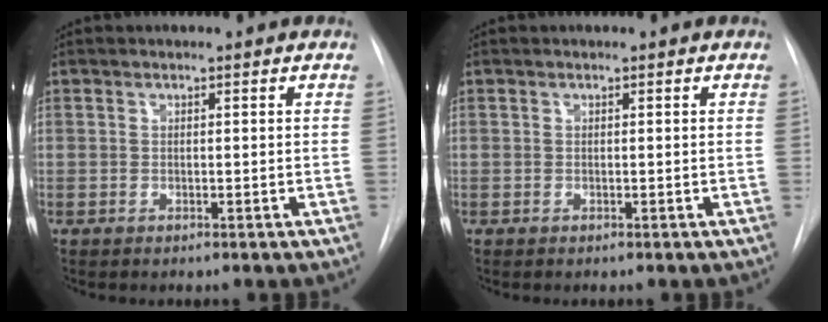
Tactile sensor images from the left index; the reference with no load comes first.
{"total": 0.0}